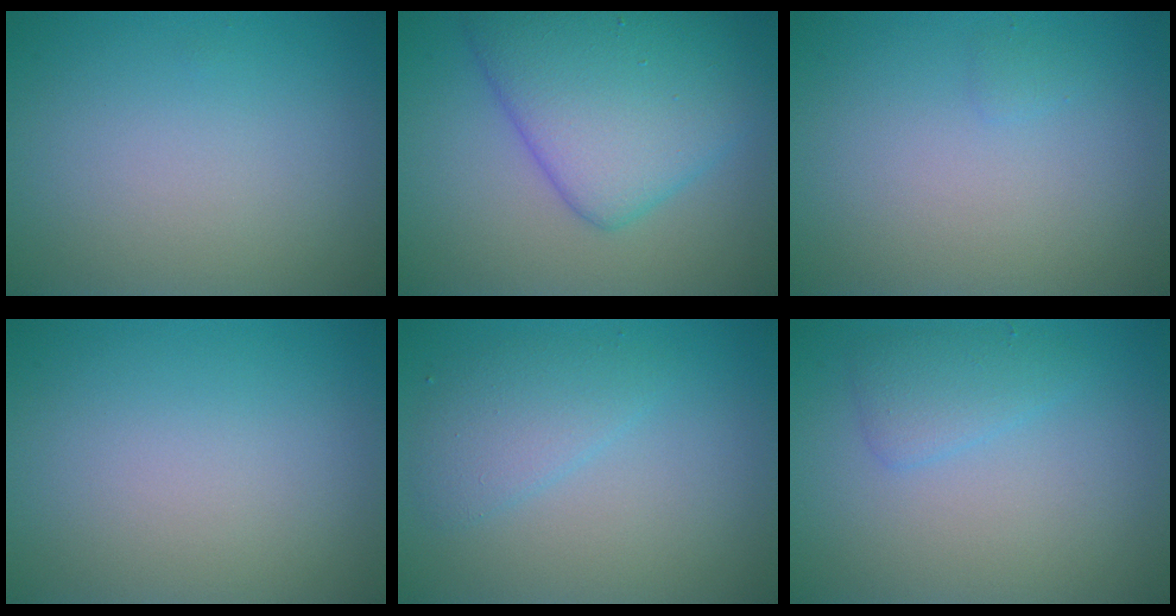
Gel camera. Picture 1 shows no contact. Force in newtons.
{"total": 7.8, "press": 7.8, "slide": 0.3}
{"total": 0.5, "press": 0.5, "slide": 0.1}
{"total": 0.0}
{"total": 2.5, "press": 2.5, "slide": 0.1}
{"total": 1.9, "press": 1.9, "slide": 0.0}